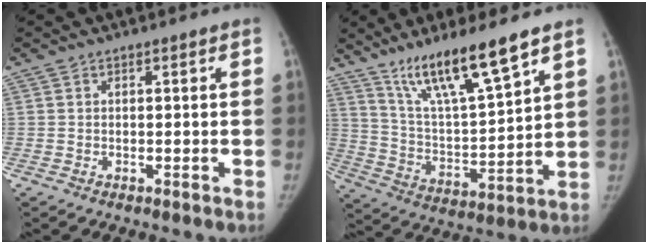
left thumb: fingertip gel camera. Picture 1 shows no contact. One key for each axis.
{"total": 16.3, "fx": 11.3, "fy": 2.2, "fz": 11.6, "tx": -0.196, "ty": -0.062, "tz": 0.217}